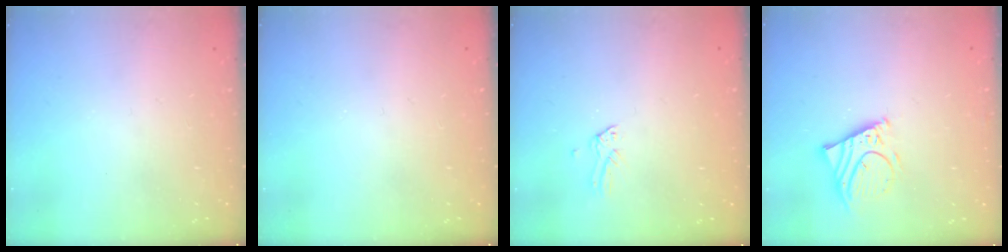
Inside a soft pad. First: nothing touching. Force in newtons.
{"total": 0.0}
{"total": 0.0}
{"total": 9.3, "press": 9.2, "slide": 1.4}